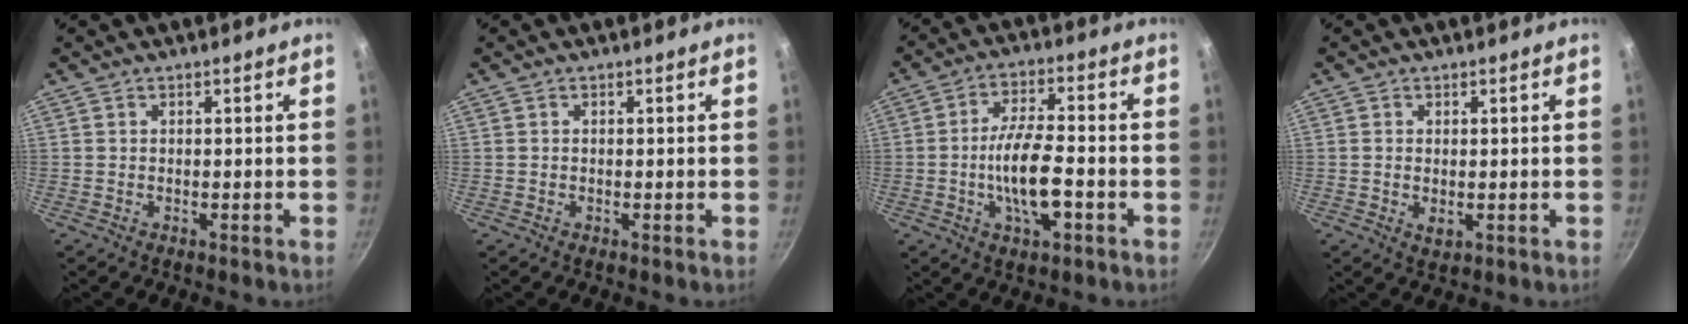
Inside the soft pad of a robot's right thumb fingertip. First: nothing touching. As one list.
[{"total": 0.0}, {"total": 10.6, "force": [-2.7, 3.7, 9.6], "torque": [-0.169, 0.020, -0.052]}, {"total": 2.4, "force": [-0.1, 1.5, 1.8], "torque": [-0.032, -0.006, -0.001]}]